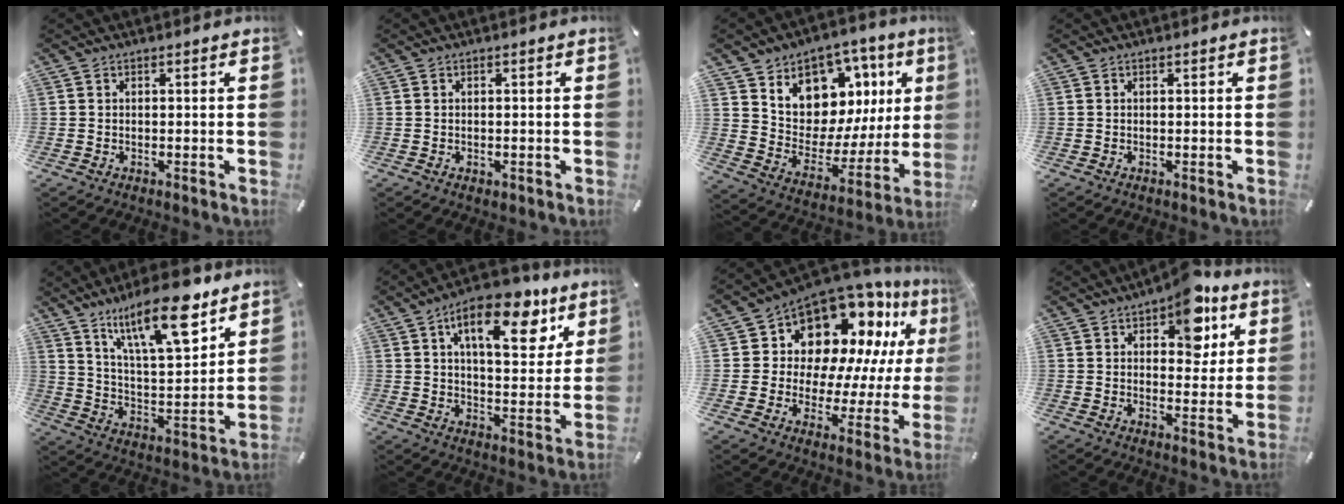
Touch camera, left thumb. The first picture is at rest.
{"total": 0.7, "force": [-0.2, 0.6, 0.4], "torque": [-0.008, 0.001, -0.004]}
{"total": 10.6, "force": [6.8, 7.7, 2.4], "torque": [-0.038, -0.091, 0.121]}
{"total": 0.0}
{"total": 19.2, "force": [12.2, 6.7, 13.1], "torque": [-0.212, -0.061, 0.200]}
{"total": 17.3, "force": [9.6, 8.1, 11.9], "torque": [-0.166, -0.049, 0.151]}
{"total": 15.0, "force": [10.3, 9.4, 5.5], "torque": [-0.092, -0.097, 0.180]}
{"total": 11.7, "force": [6.8, 6.2, 7.3], "torque": [-0.086, -0.032, 0.114]}